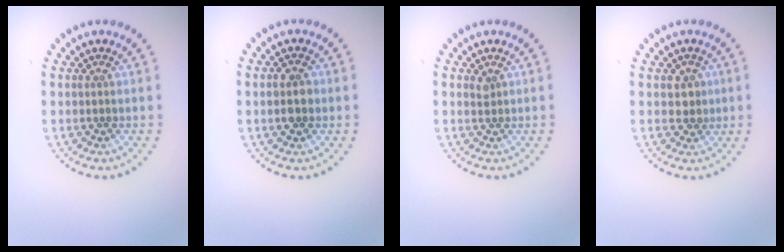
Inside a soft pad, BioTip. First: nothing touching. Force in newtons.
{"total": 2.0, "press": 2.0, "slide": 0.1}
{"total": 0.7, "press": 0.4, "slide": 0.6}
{"total": 1.7, "press": 1.6, "slide": 0.6}